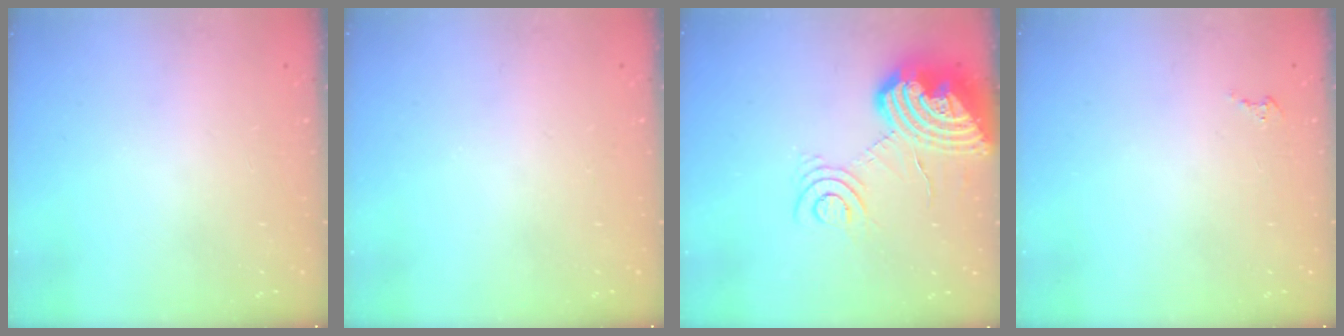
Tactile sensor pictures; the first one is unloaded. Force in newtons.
{"total": 0.0}
{"total": 16.4, "press": 16.3, "slide": 2.5}
{"total": 1.7, "press": 1.7, "slide": 0.1}